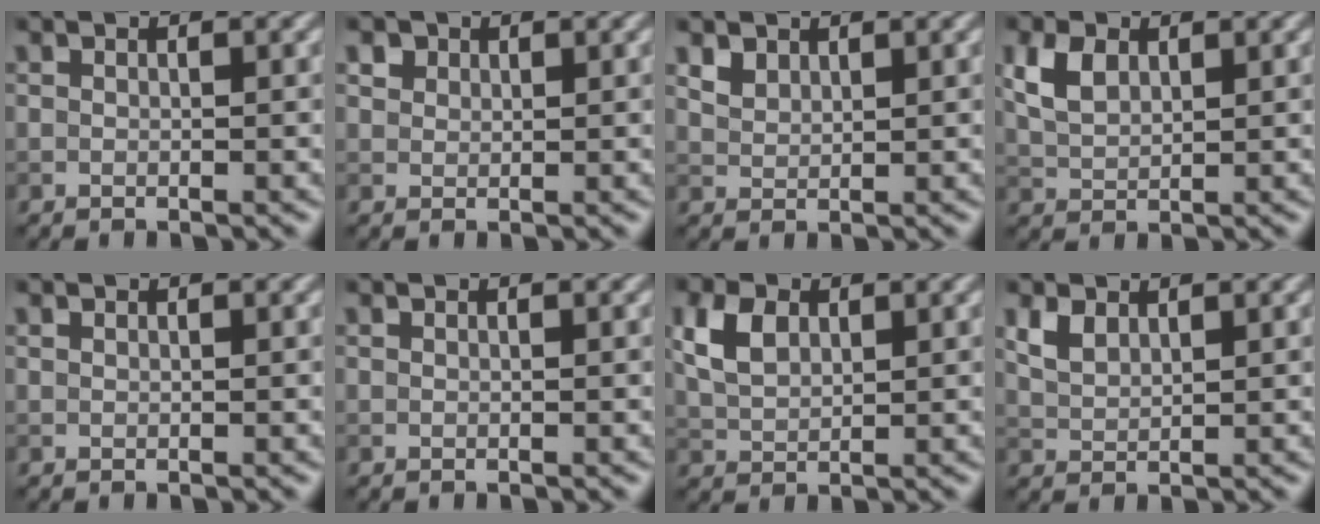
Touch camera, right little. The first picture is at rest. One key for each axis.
{"total": 1.6, "fx": 1.1, "fy": 1.1, "fz": 0.4, "tx": -0.009, "ty": -0.004, "tz": 0.020}
{"total": 1.8, "fx": 1.4, "fy": 1.0, "fz": 0.5, "tx": -0.019, "ty": -0.003, "tz": 0.032}
{"total": 3.4, "fx": 1.5, "fy": 2.1, "fz": 2.2, "tx": -0.055, "ty": 0.004, "tz": 0.031}
{"total": 0.0}
{"total": 0.0}
{"total": 3.8, "fx": 1.5, "fy": 2.4, "fz": 2.5, "tx": -0.061, "ty": 0.005, "tz": 0.028}
{"total": 2.2, "fx": 1.4, "fy": 1.2, "fz": 1.2, "tx": -0.032, "ty": 0.000, "tz": 0.033}